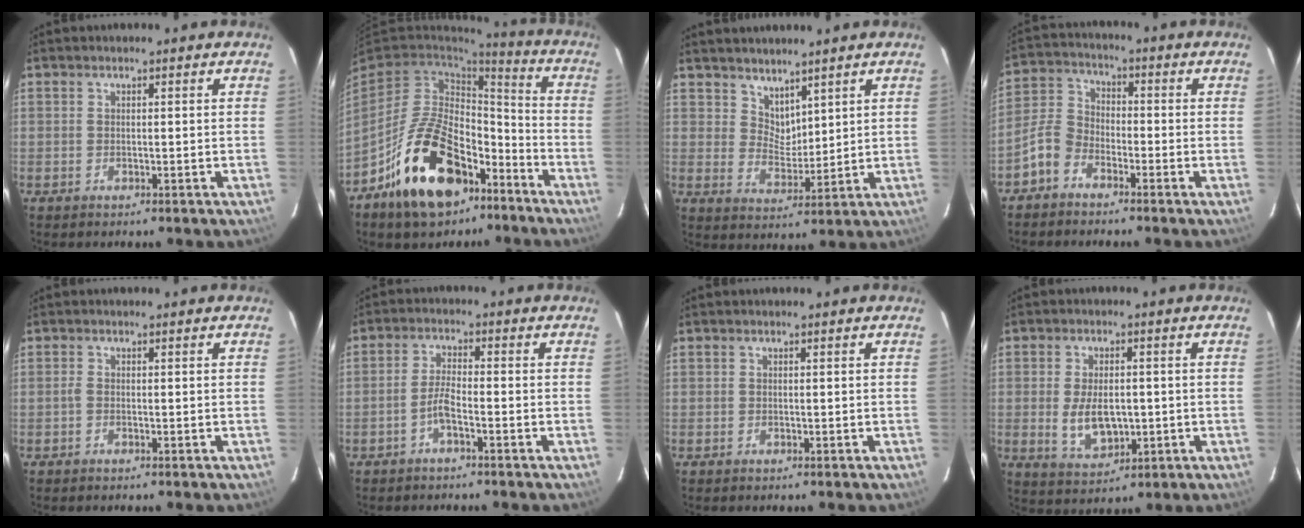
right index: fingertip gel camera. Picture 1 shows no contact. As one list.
[{"total": 20.1, "force": [-11.2, 11.2, 12.4], "torque": [-0.243, 0.020, -0.170]}, {"total": 5.3, "force": [4.2, 3.0, 1.0], "torque": [-0.008, -0.002, 0.084]}, {"total": 6.3, "force": [-4.2, 4.0, 2.6], "torque": [-0.062, 0.021, -0.092]}, {"total": 0.7, "force": [-0.2, 0.3, 0.6], "torque": [-0.013, 0.002, -0.007]}, {"total": 3.2, "force": [-1.9, 0.4, 2.6], "torque": [-0.061, 0.008, -0.040]}, {"total": 0.0}, {"total": 7.8, "force": [-0.8, 4.5, 6.3], "torque": [-0.125, -0.009, -0.003]}]